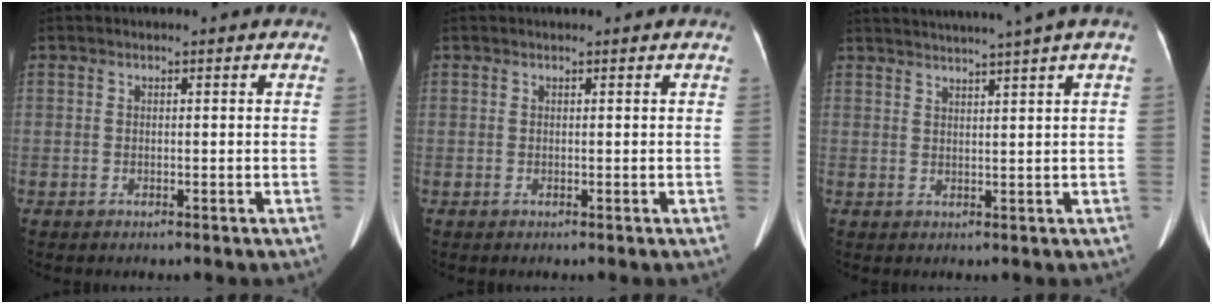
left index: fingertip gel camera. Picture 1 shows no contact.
{"total": 0.0}
{"total": 9.3, "force": [7.7, -2.1, 4.7], "torque": [-0.071, 0.005, 0.100]}